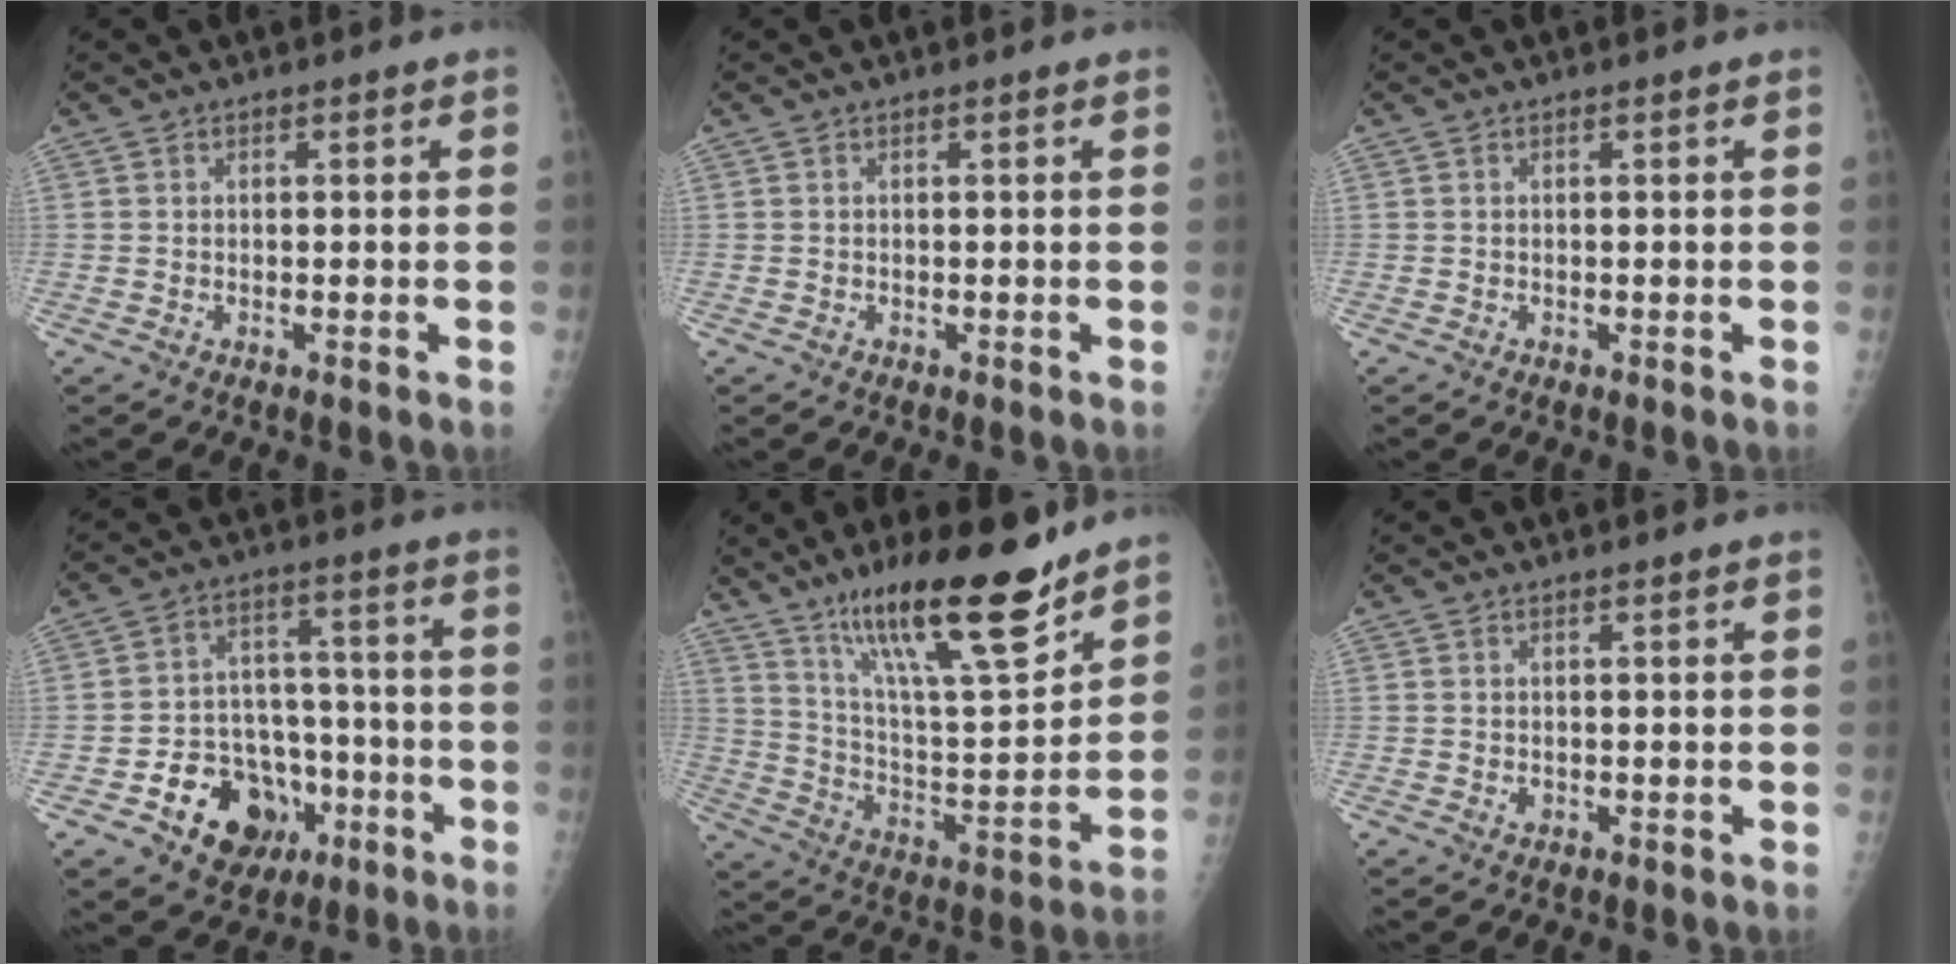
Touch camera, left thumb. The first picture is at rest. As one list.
[{"total": 0.0}, {"total": 0.0}, {"total": 14.8, "force": [-6.3, 11.1, 7.5], "torque": [-0.072, 0.043, -0.089]}, {"total": 22.1, "force": [15.5, 4.6, 15.0], "torque": [-0.226, -0.078, 0.267]}, {"total": 0.9, "force": [0.5, 0.5, 0.6], "torque": [-0.006, -0.003, 0.008]}]